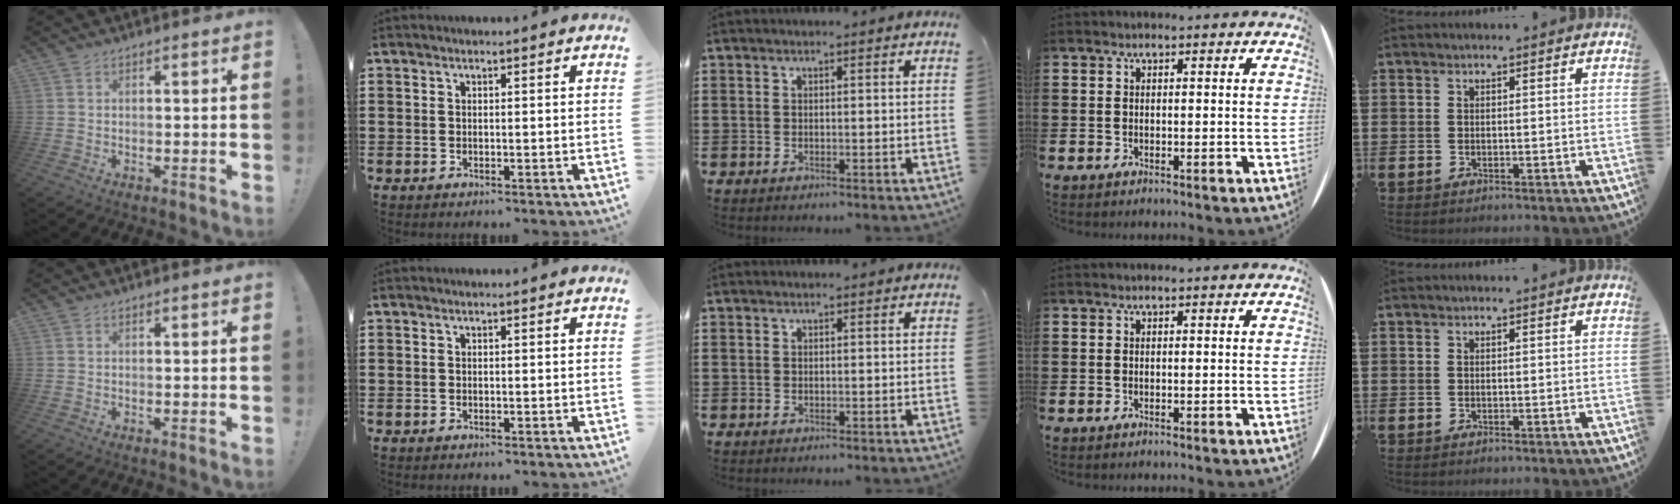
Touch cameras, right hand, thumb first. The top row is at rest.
{}